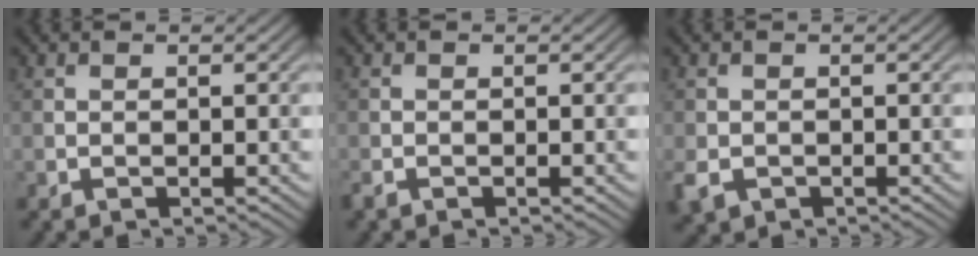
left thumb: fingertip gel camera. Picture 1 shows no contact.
{"total": 1.1, "force": [-0.9, 0.4, 0.4], "torque": [-0.011, -0.004, -0.020]}
{"total": 2.7, "force": [-1.1, 2.2, 1.2], "torque": [-0.036, -0.014, -0.025]}